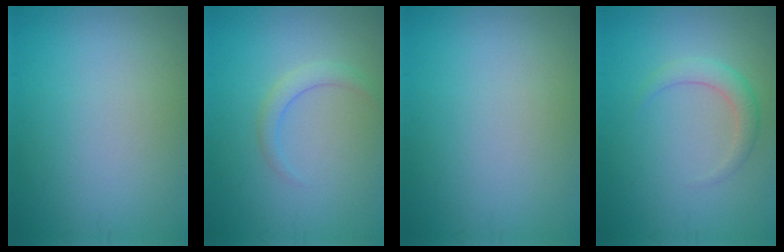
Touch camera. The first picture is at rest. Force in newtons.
{"total": 1.6, "press": 1.6, "slide": 0.1}
{"total": 0.0}
{"total": 2.1, "press": 2.1, "slide": 0.1}